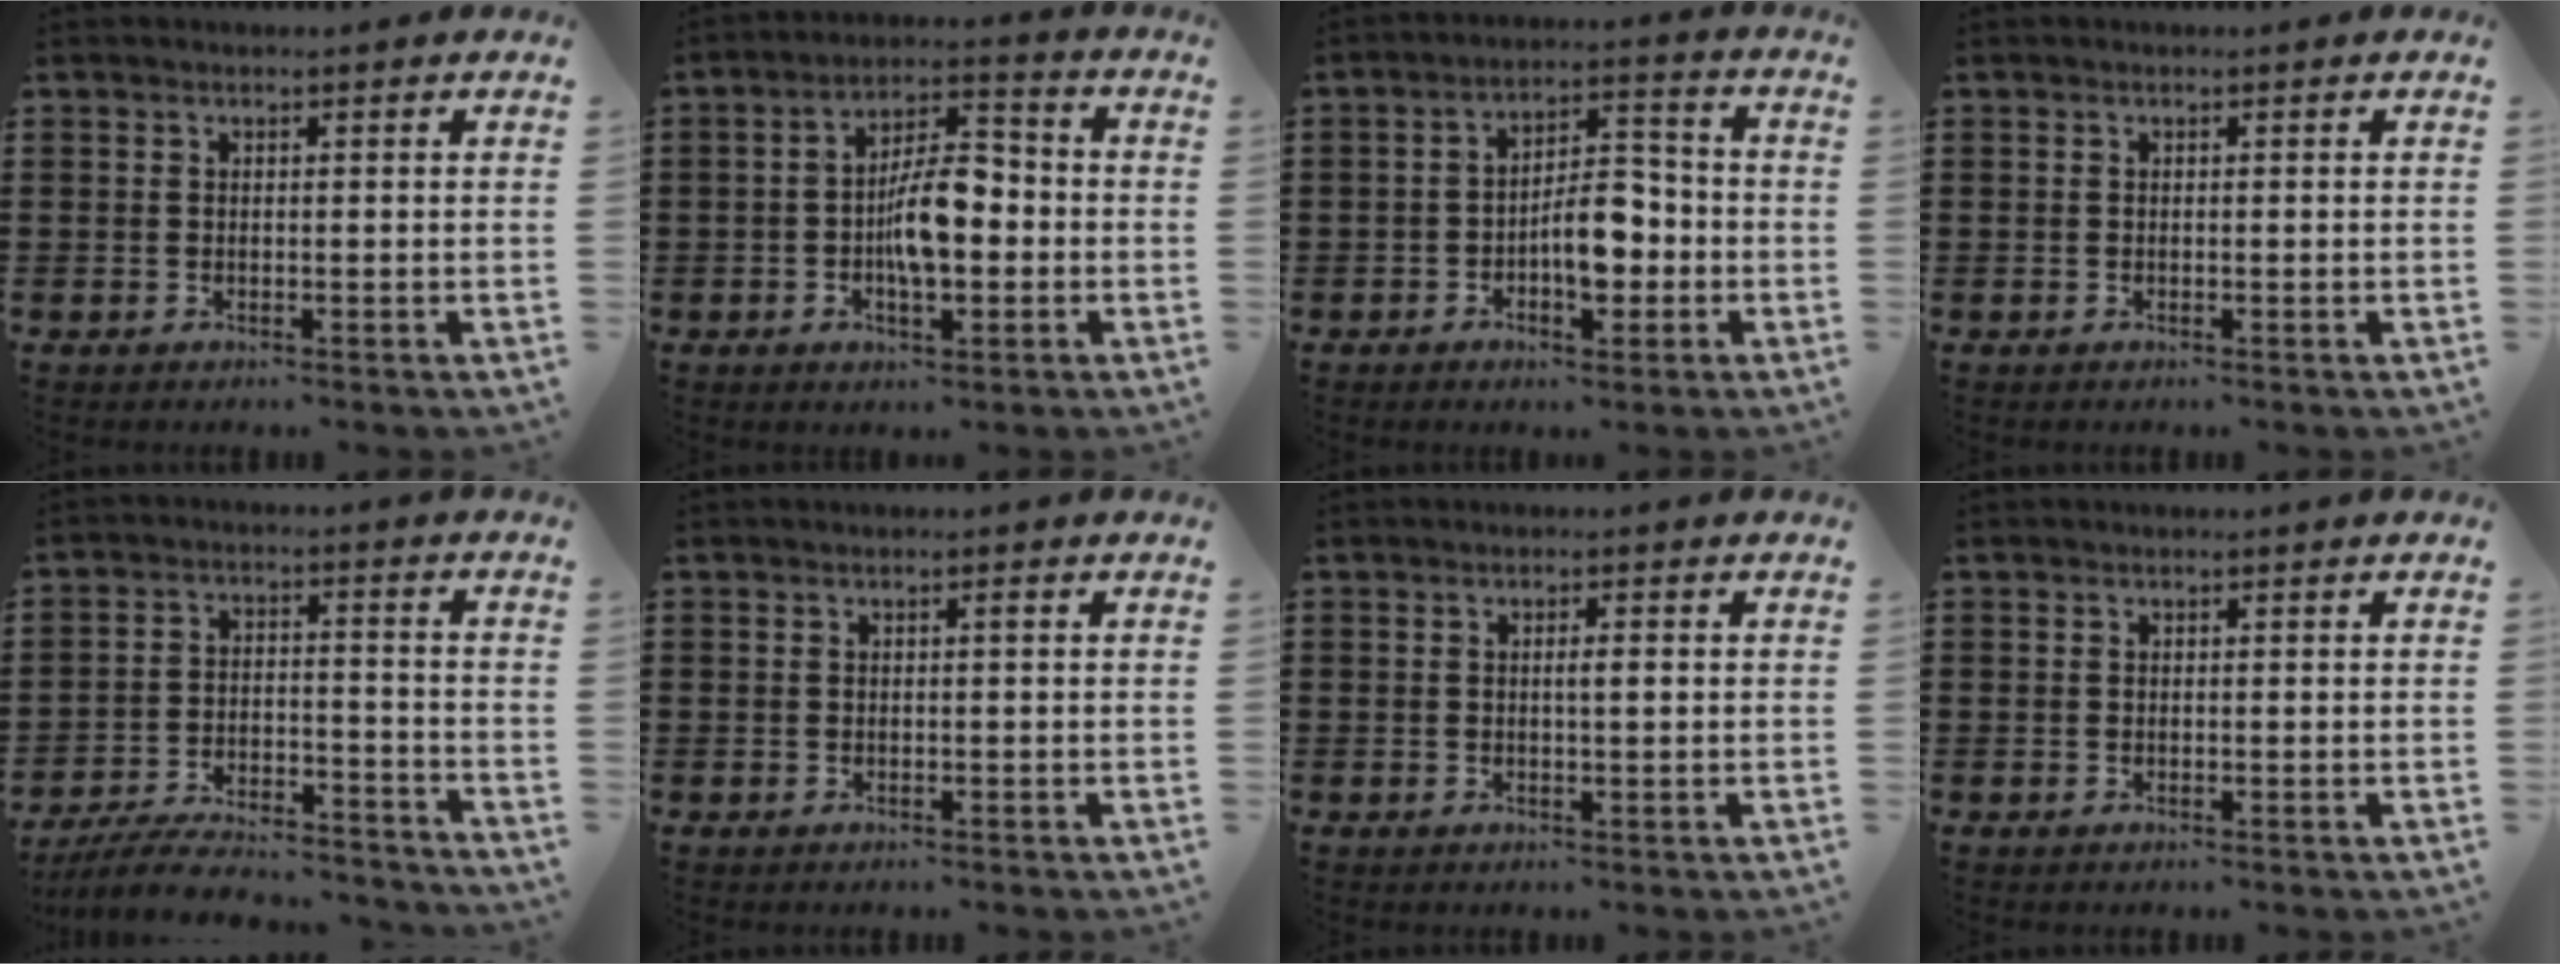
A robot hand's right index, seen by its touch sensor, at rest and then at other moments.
{"total": 8.2, "force": [-1.2, 3.5, 7.3], "torque": [-0.136, 0.005, -0.028]}
{"total": 7.5, "force": [-2.1, 3.8, 6.1], "torque": [-0.080, 0.004, -0.042]}
{"total": 0.0}
{"total": 7.1, "force": [-6.7, 0.8, 2.0], "torque": [-0.037, 0.011, -0.130]}
{"total": 0.5, "force": [0.1, 0.0, 0.5], "torque": [-0.009, 0.000, 0.001]}
{"total": 1.4, "force": [0.1, 0.2, 1.4], "torque": [-0.025, 0.001, 0.000]}
{"total": 0.0}